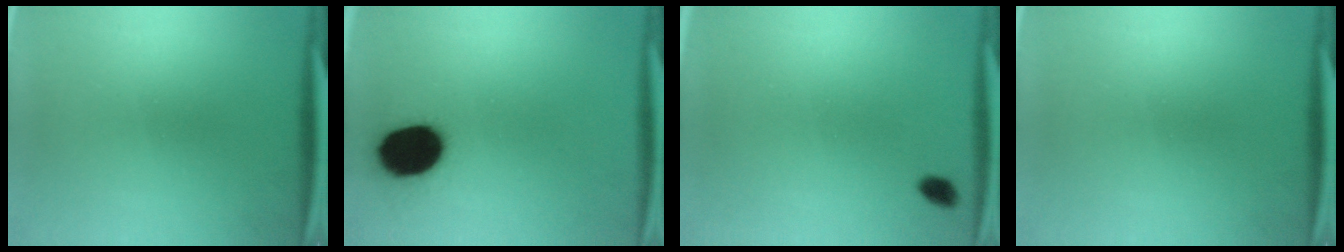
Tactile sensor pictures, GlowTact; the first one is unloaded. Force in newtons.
{"total": 14.1}
{"total": 2.0}
{"total": 0.0}